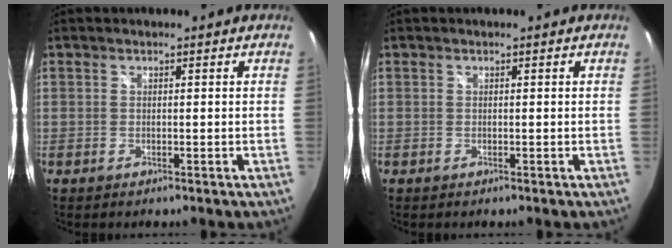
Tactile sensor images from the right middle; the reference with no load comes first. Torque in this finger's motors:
{"motor_torque": [-0.03, -0.02, 0.00, 0.00]}